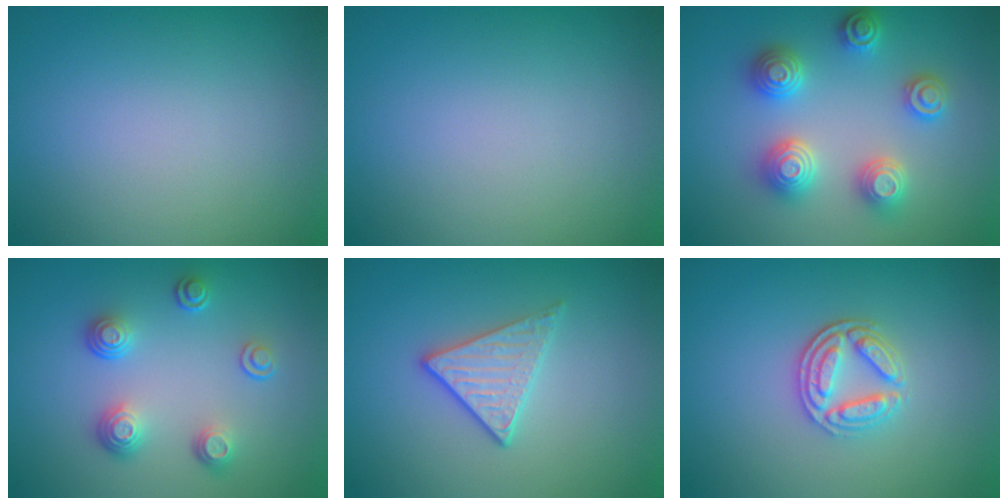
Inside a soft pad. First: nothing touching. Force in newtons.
{"total": 0.0}
{"total": 4.8, "press": 4.7, "slide": 0.8}
{"total": 3.7, "press": 2.7, "slide": 2.6}
{"total": 2.8, "press": 2.6, "slide": 1.1}
{"total": 3.6, "press": 3.1, "slide": 1.7}